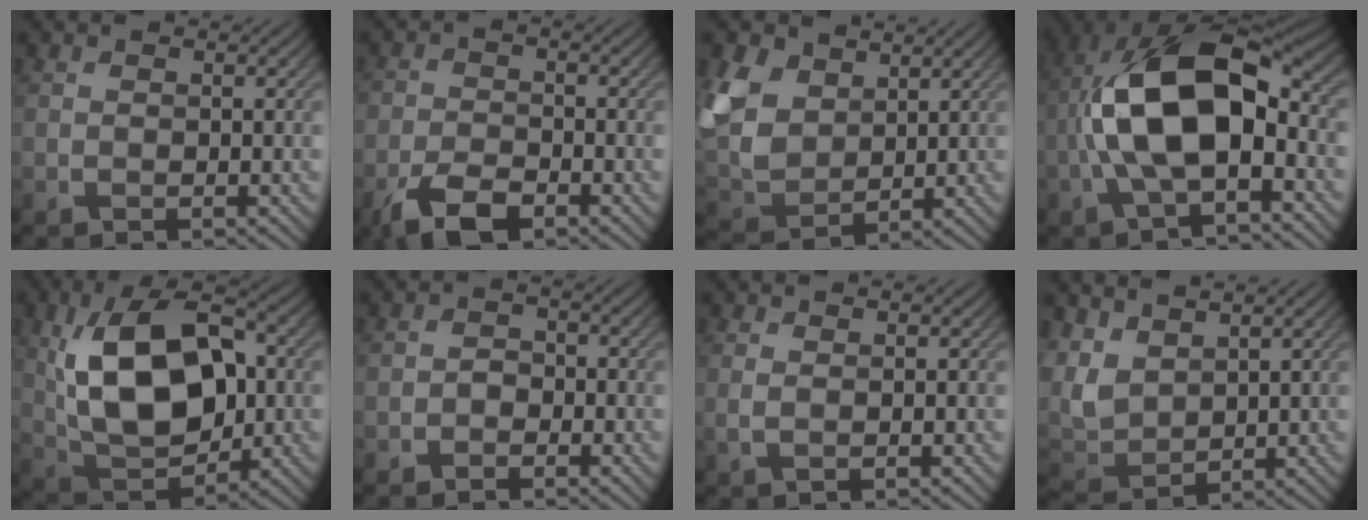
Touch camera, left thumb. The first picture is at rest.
{"total": 5.9, "force": [-3.7, 2.8, 3.7], "torque": [-0.072, -0.002, -0.075]}
{"total": 9.3, "force": [4.7, 5.9, 5.5], "torque": [-0.167, 0.011, 0.099]}
{"total": 14.8, "force": [-1.4, 7.2, 12.9], "torque": [-0.247, 0.006, -0.034]}
{"total": 14.2, "force": [2.0, 8.6, 11.2], "torque": [-0.215, 0.003, 0.035]}
{"total": 1.4, "force": [-0.9, 1.0, 0.6], "torque": [-0.007, 0.005, -0.020]}
{"total": 1.1, "force": [0.7, -0.2, 0.8], "torque": [-0.020, 0.005, 0.012]}
{"total": 6.9, "force": [4.0, 3.8, 4.1], "torque": [-0.123, 0.005, 0.086]}